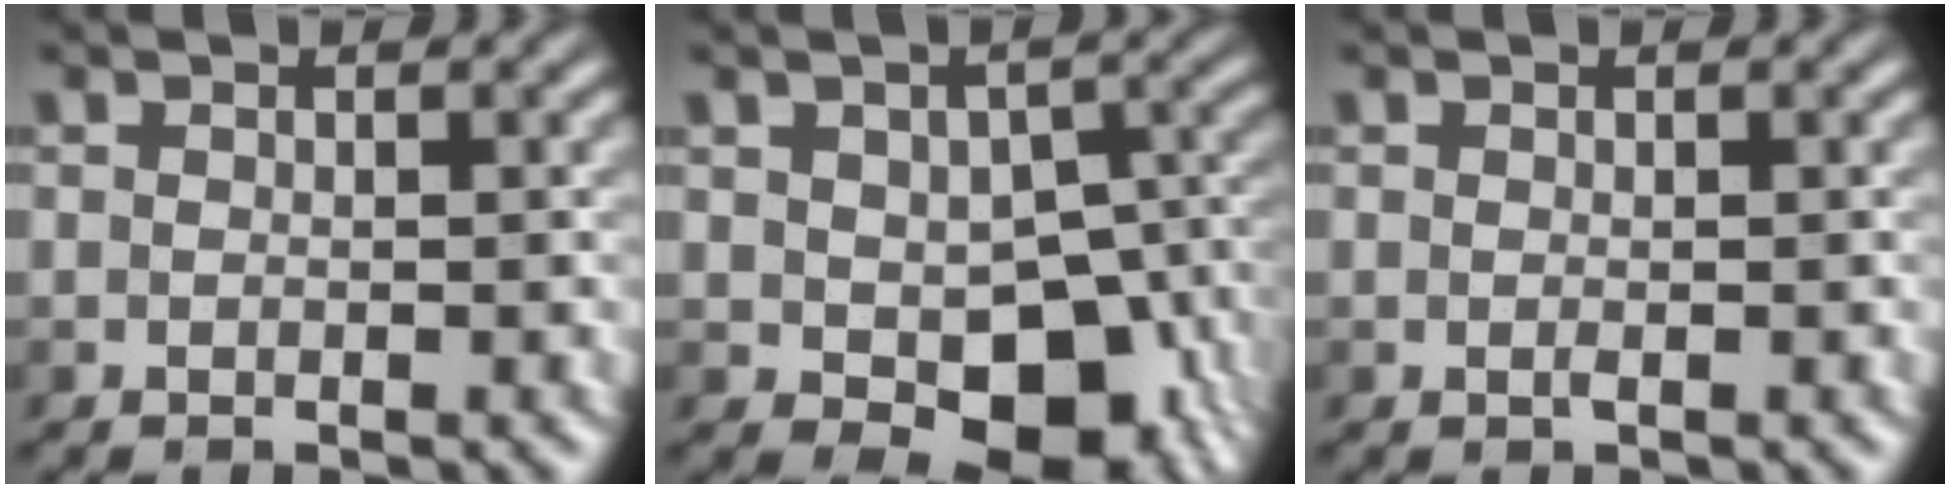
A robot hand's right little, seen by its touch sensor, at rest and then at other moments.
{"total": 8.2, "force": [-3.4, 4.7, 5.8], "torque": [-0.086, -0.007, -0.045]}
{"total": 0.0}